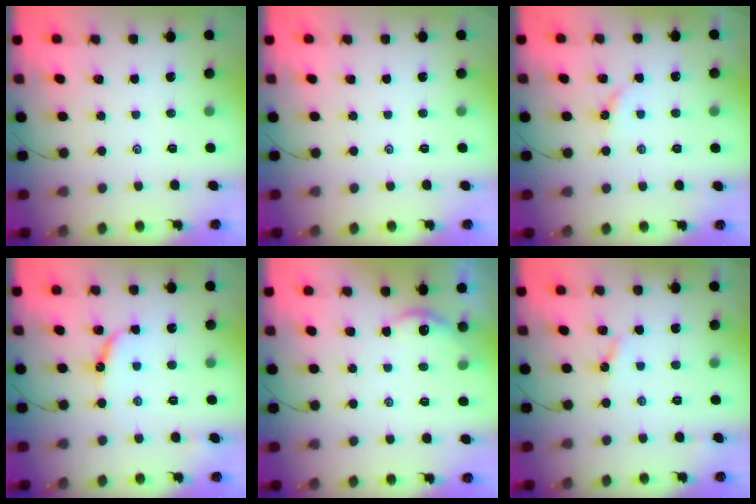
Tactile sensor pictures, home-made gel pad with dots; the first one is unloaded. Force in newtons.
{"total": 0.0}
{"total": 2.7, "press": 2.7, "slide": 0.3}
{"total": 9.0, "press": 9.0, "slide": 0.8}
{"total": 5.1, "press": 5.1, "slide": 0.4}
{"total": 3.0, "press": 3.0, "slide": 0.3}